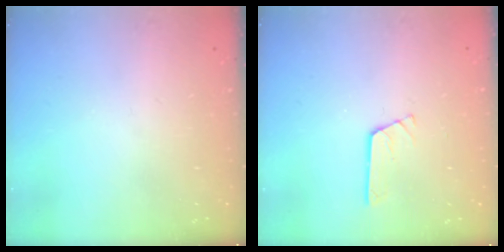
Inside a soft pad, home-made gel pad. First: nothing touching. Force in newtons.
{"total": 3.4, "press": 3.4, "slide": 0.2}